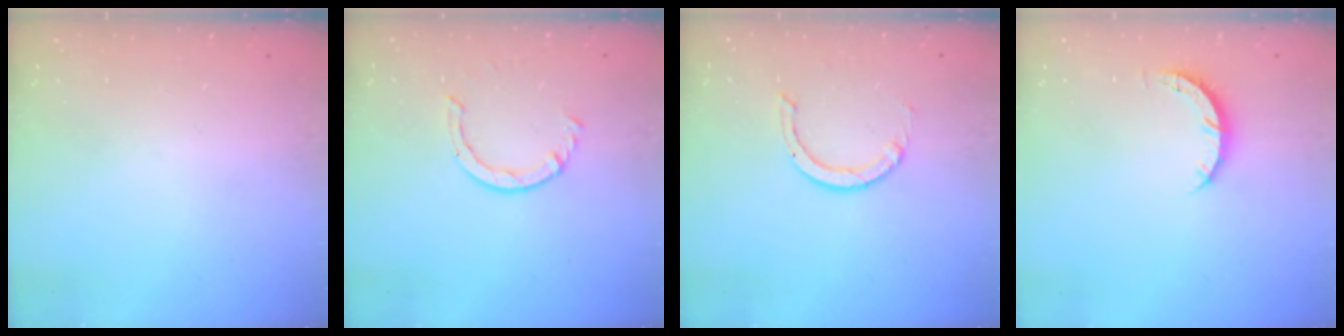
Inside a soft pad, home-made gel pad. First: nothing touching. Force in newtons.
{"total": 2.9, "press": 2.9, "slide": 0.4}
{"total": 2.8, "press": 2.8, "slide": 0.2}
{"total": 4.2, "press": 4.1, "slide": 0.4}